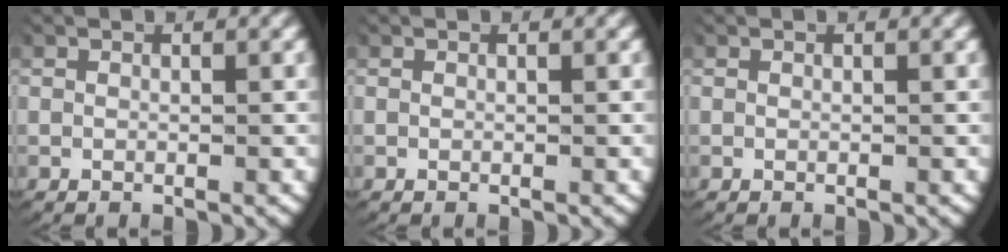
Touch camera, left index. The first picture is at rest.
{"total": 0.0}
{"total": 0.0}